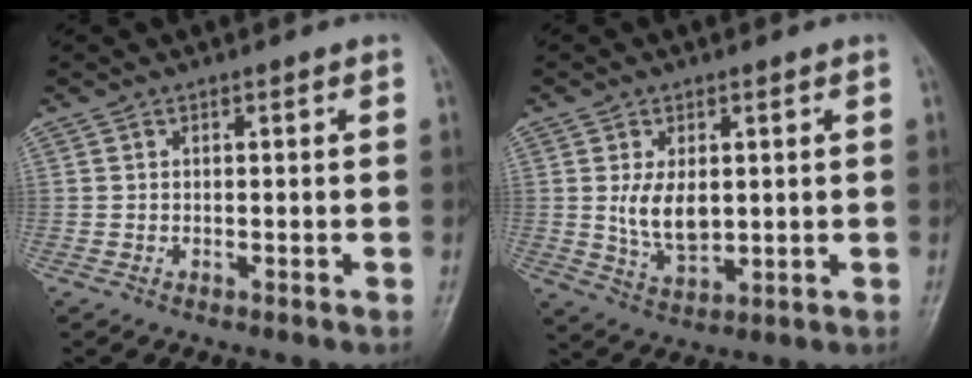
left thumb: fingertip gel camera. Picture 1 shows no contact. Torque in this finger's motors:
{"motor_torque": [0.07, -0.08, 0.75, -0.12, 0.02]}